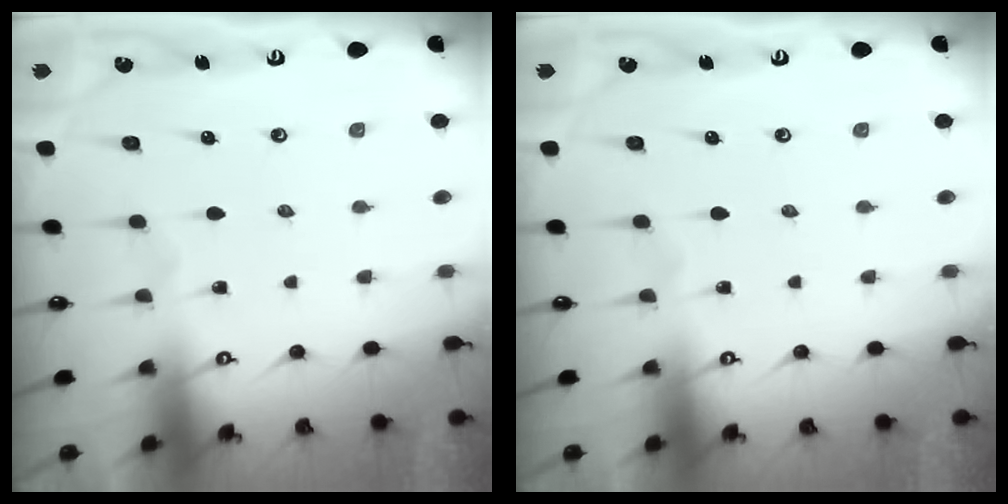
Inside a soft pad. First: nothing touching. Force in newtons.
{"total": 0.0}